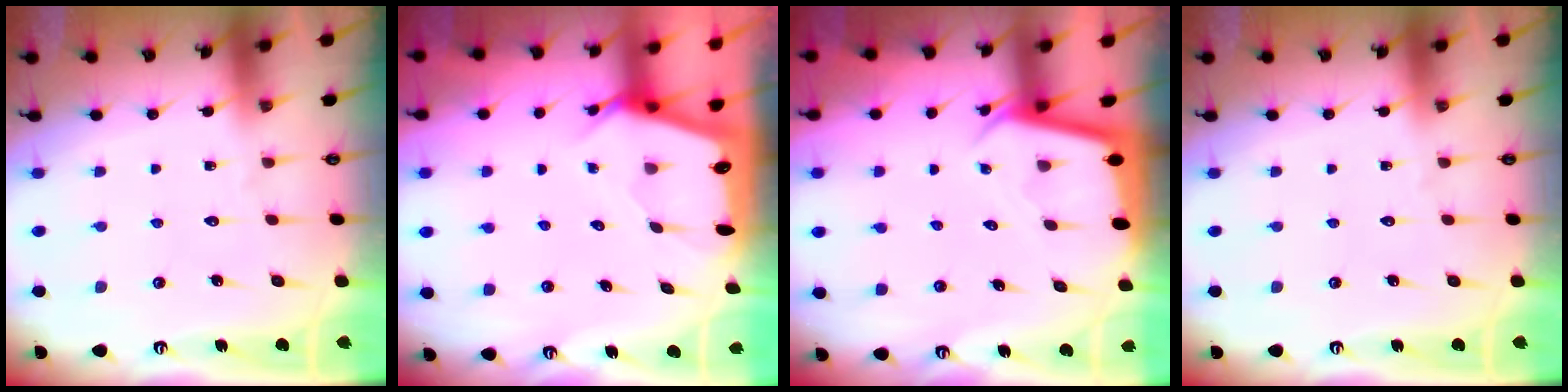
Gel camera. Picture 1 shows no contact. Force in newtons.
{"total": 2.7, "press": 2.7, "slide": 0.2}
{"total": 2.3, "press": 2.3, "slide": 0.1}
{"total": 0.0}